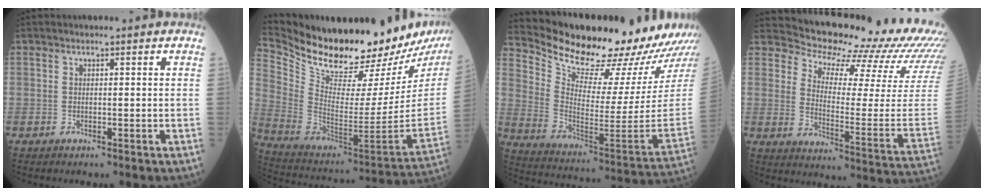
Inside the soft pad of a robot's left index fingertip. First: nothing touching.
{"total": 30.1, "force": [25.3, 4.7, 15.6], "torque": [-0.277, -0.095, 0.375]}
{"total": 25.0, "force": [22.9, 3.3, 9.6], "torque": [-0.171, -0.092, 0.332]}
{"total": 21.5, "force": [20.8, 2.1, 5.1], "torque": [-0.083, -0.134, 0.232]}